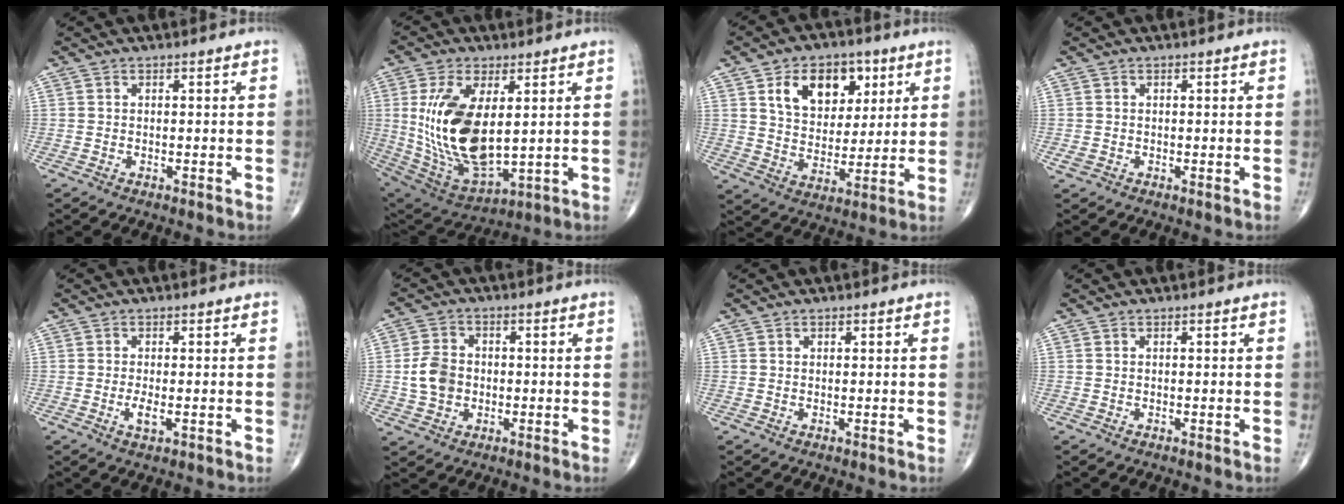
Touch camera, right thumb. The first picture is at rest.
{"total": 18.9, "force": [2.4, 9.1, 16.4], "torque": [-0.325, -0.023, 0.066]}
{"total": 13.9, "force": [5.8, 9.4, 8.4], "torque": [-0.088, -0.021, 0.102]}
{"total": 1.2, "force": [-0.3, 0.9, 0.7], "torque": [-0.017, 0.002, -0.003]}
{"total": 2.4, "force": [-0.6, 0.8, 2.2], "torque": [-0.050, -0.007, -0.011]}
{"total": 6.8, "force": [-0.6, 5.4, 4.1], "torque": [-0.063, 0.008, -0.012]}
{"total": 0.0}
{"total": 0.0}